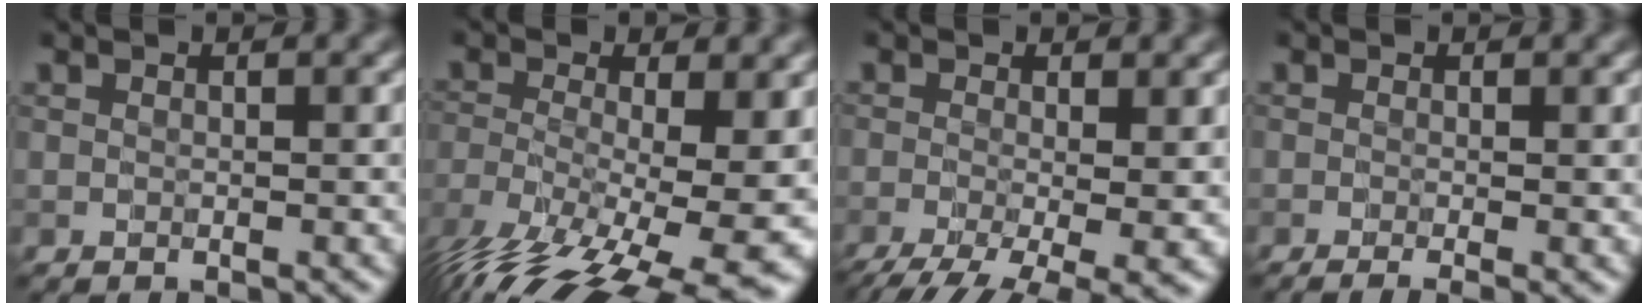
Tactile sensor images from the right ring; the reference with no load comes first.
{"total": 13.9, "force": [-6.8, 5.2, 10.9], "torque": [-0.211, -0.018, -0.096]}
{"total": 8.2, "force": [-3.2, 3.4, 6.8], "torque": [-0.118, -0.013, -0.042]}
{"total": 3.4, "force": [-0.9, 1.4, 3.0], "torque": [-0.040, -0.010, -0.011]}